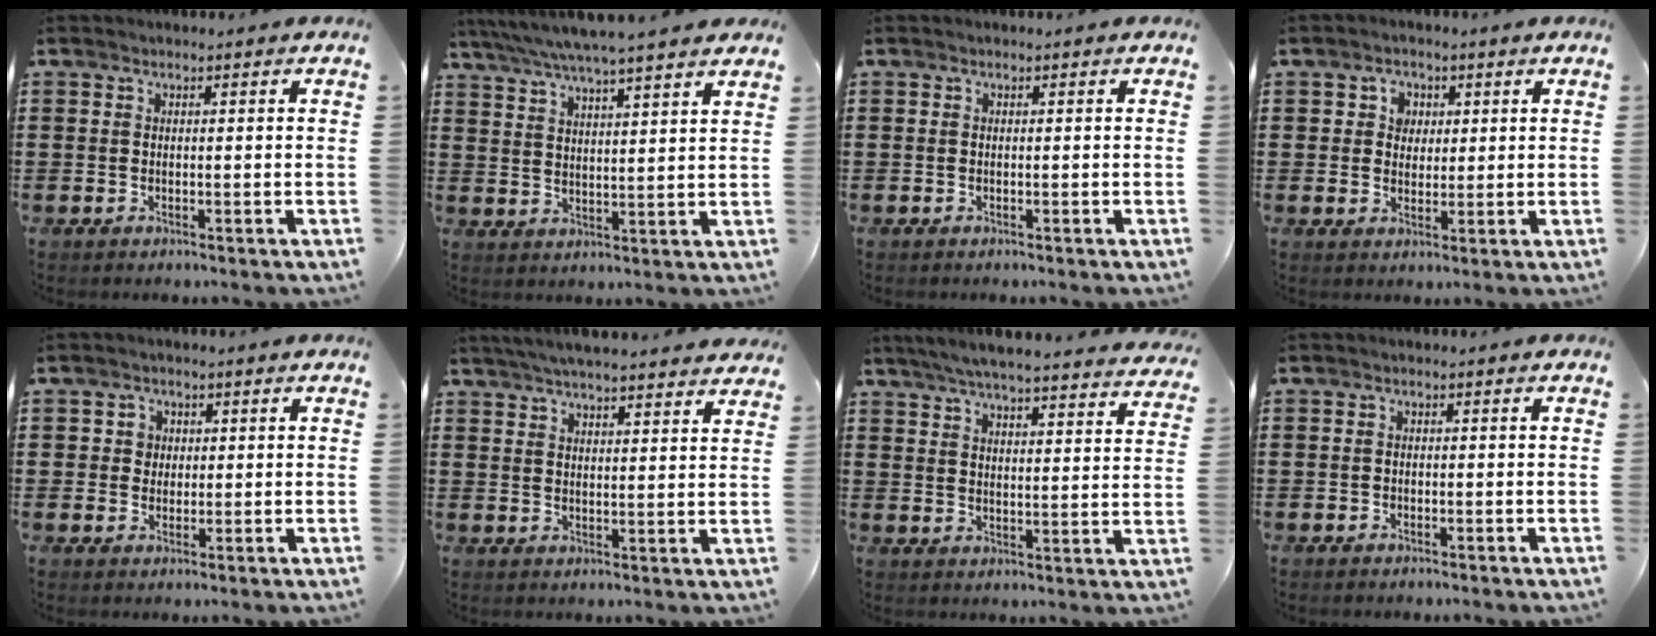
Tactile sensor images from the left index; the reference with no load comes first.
{"total": 5.4, "force": [4.8, -0.4, 2.4], "torque": [-0.065, -0.025, 0.082]}
{"total": 0.0}
{"total": 3.0, "force": [0.9, 2.8, 0.5], "torque": [-0.018, 0.009, 0.010]}
{"total": 2.5, "force": [0.5, 2.4, 0.4], "torque": [-0.022, 0.009, 0.006]}
{"total": 5.0, "force": [4.8, -0.2, 1.3], "torque": [-0.041, -0.017, 0.087]}
{"total": 5.5, "force": [5.1, -0.3, 1.9], "torque": [-0.058, -0.031, 0.087]}
{"total": 0.6, "force": [-0.5, 0.3, 0.0], "torque": [-0.005, 0.000, -0.010]}